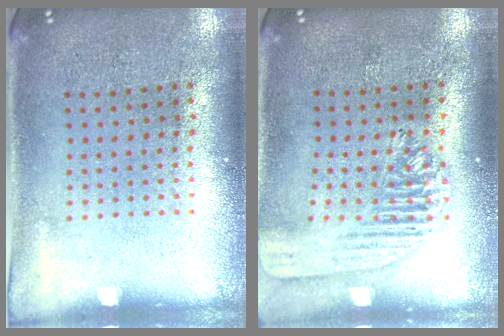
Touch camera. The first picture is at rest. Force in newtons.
{"total": 1.8, "press": 1.7, "slide": 0.7}